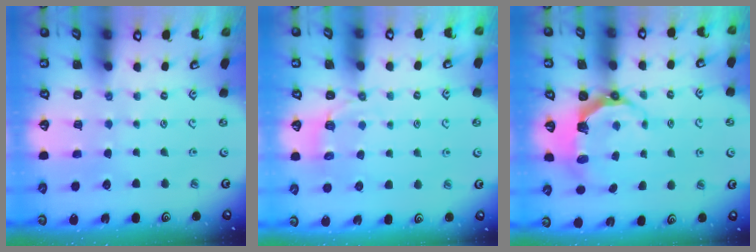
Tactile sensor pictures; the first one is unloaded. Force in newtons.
{"total": 2.9, "press": 2.0, "slide": 2.1}
{"total": 6.9, "press": 5.0, "slide": 4.7}